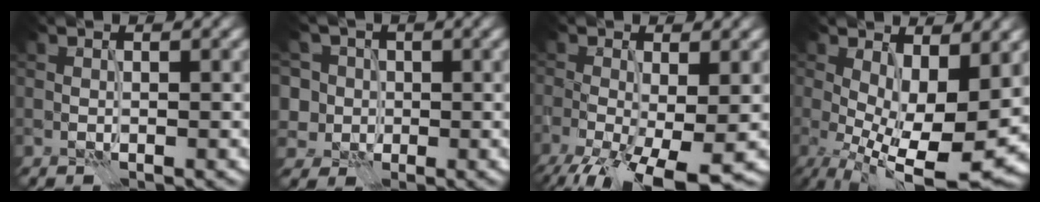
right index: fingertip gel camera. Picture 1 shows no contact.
{"total": 7.9, "force": [3.4, 6.5, 3.0], "torque": [-0.057, 0.020, 0.027]}
{"total": 9.2, "force": [-4.2, 3.6, 7.4], "torque": [-0.139, -0.034, -0.065]}
{"total": 10.4, "force": [-0.5, 4.4, 9.5], "torque": [-0.154, -0.015, -0.004]}